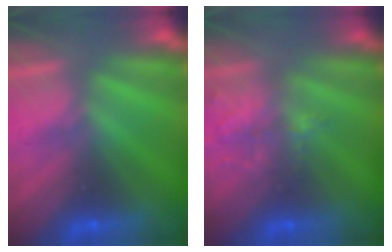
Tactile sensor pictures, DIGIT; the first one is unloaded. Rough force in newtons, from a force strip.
{"total": 1.6}